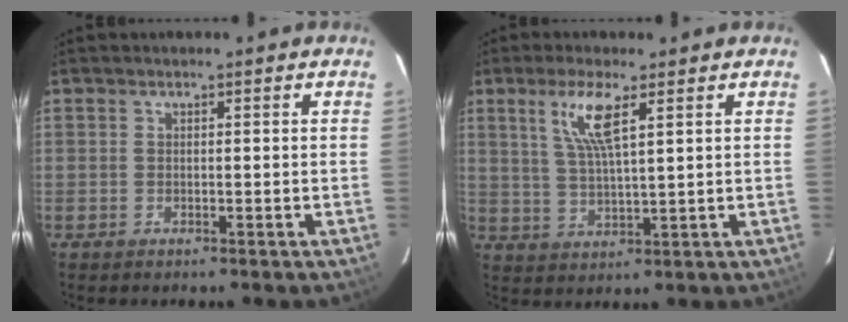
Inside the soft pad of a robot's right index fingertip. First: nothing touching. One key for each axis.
{"total": 7.1, "fx": 3.4, "fy": 0.9, "fz": 6.1, "tx": -0.124, "ty": -0.002, "tz": 0.070}